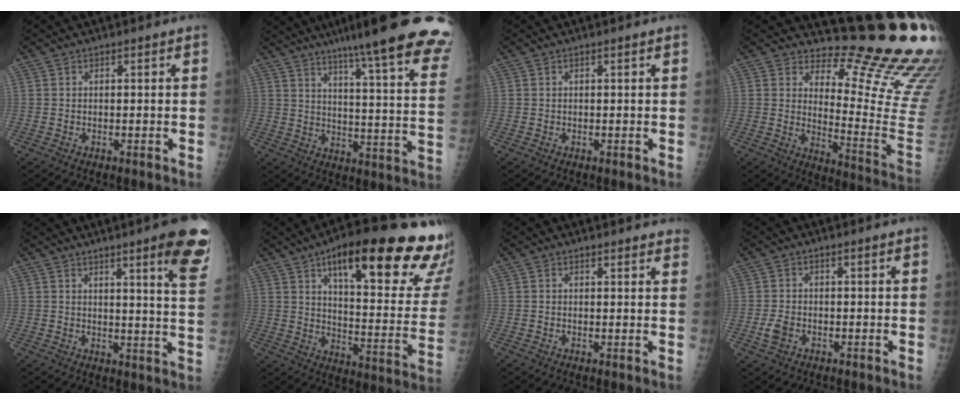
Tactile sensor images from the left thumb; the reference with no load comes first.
{"total": 27.4, "force": [19.9, 3.2, 18.5], "torque": [-0.218, -0.082, 0.257]}
{"total": 0.0}
{"total": 18.3, "force": [16.1, 2.6, 8.4], "torque": [-0.081, -0.204, 0.196]}
{"total": 12.1, "force": [7.0, 0.6, 9.8], "torque": [-0.111, -0.039, 0.079]}
{"total": 31.2, "force": [17.5, 8.6, 24.4], "torque": [-0.264, -0.043, 0.248]}
{"total": 4.2, "force": [3.9, 0.9, 1.0], "torque": [0.005, -0.014, 0.031]}
{"total": 2.5, "force": [-0.8, 1.6, 1.7], "torque": [-0.036, 0.005, -0.014]}